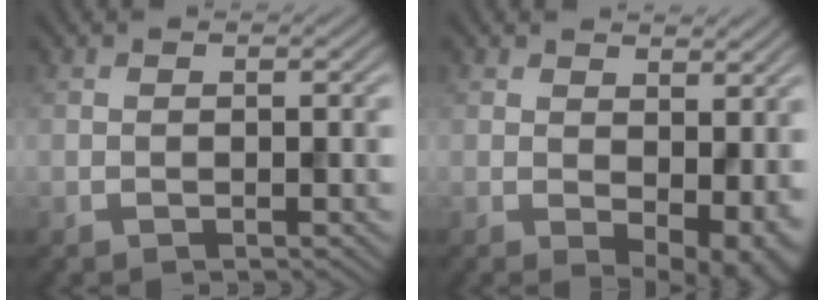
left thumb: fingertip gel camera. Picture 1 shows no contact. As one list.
[{"total": 6.9, "force": [0.4, 4.1, 5.5], "torque": [-0.077, -0.023, 0.018]}]